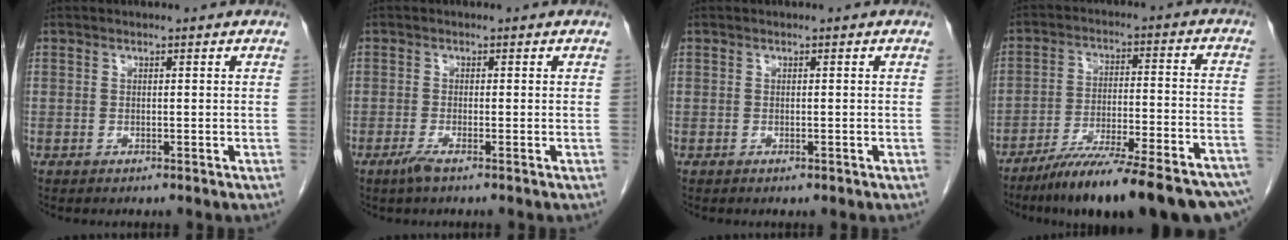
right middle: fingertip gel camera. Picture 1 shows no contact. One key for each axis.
{"total": 1.8, "fx": -1.2, "fy": 0.0, "fz": 1.3, "tx": -0.032, "ty": -0.004, "tz": -0.026}
{"total": 0.6, "fx": -0.4, "fy": 0.3, "fz": 0.3, "tx": -0.008, "ty": 0.000, "tz": -0.002}
{"total": 23.7, "fx": -19.1, "fy": 1.8, "fz": 13.9, "tx": -0.142, "ty": -0.008, "tz": -0.280}